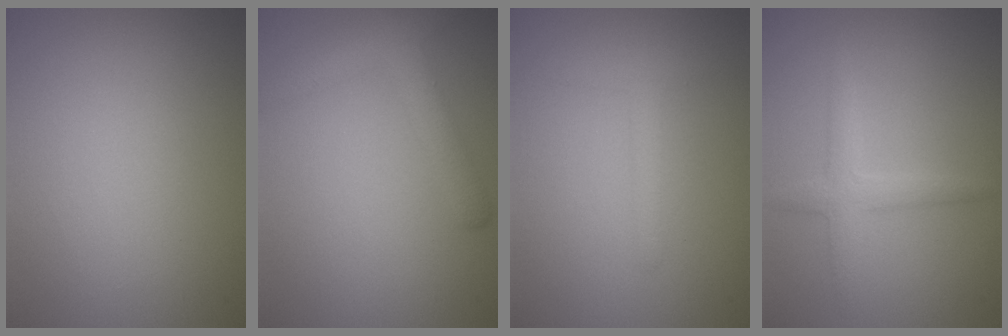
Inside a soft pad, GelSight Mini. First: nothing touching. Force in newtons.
{"total": 2.7, "press": 2.7, "slide": 0.1}
{"total": 1.2, "press": 1.2, "slide": 0.1}
{"total": 2.3, "press": 2.3, "slide": 0.0}